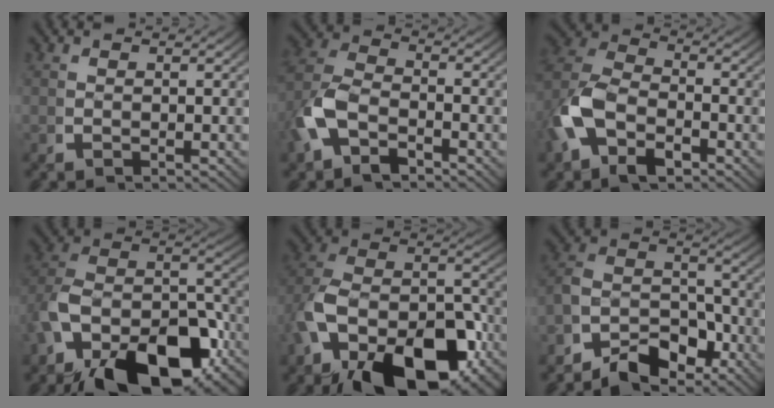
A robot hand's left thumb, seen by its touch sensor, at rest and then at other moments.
{"total": 5.8, "force": [-1.5, 4.2, 3.7], "torque": [-0.096, -0.012, -0.024]}
{"total": 7.5, "force": [-1.0, 5.5, 5.0], "torque": [-0.122, -0.014, -0.017]}
{"total": 16.7, "force": [-5.1, 10.6, 11.9], "torque": [-0.245, -0.058, -0.059]}
{"total": 14.9, "force": [-4.5, 9.0, 11.1], "torque": [-0.238, -0.059, -0.043]}
{"total": 6.8, "force": [-2.9, 4.6, 4.1], "torque": [-0.071, -0.016, -0.053]}